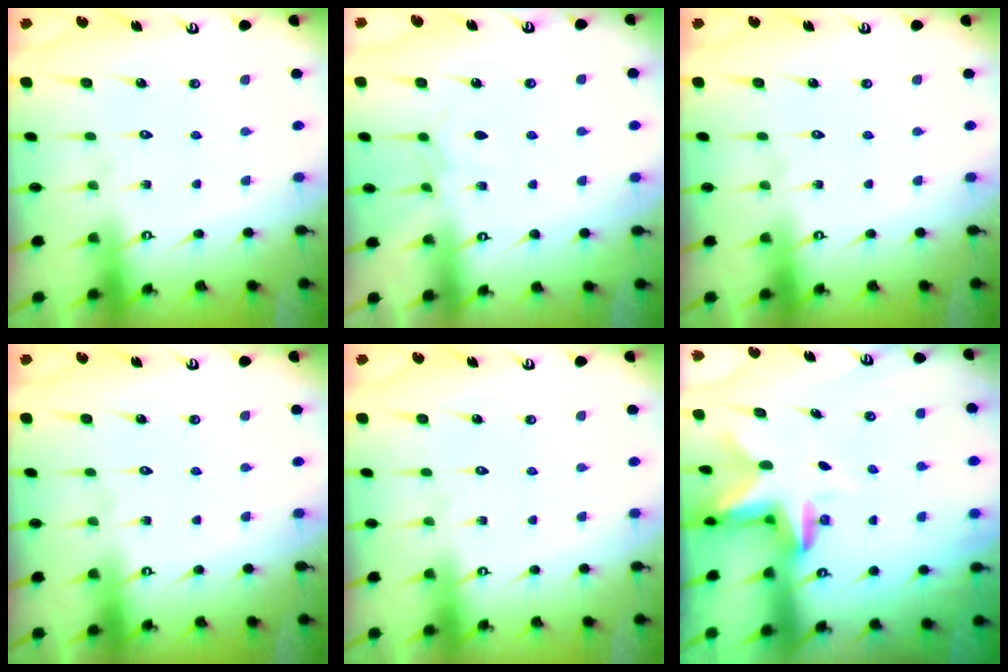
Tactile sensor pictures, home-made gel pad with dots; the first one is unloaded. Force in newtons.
{"total": 3.7, "press": 3.6, "slide": 0.6}
{"total": 0.0}
{"total": 0.0}
{"total": 0.0}
{"total": 2.3, "press": 2.3, "slide": 0.4}